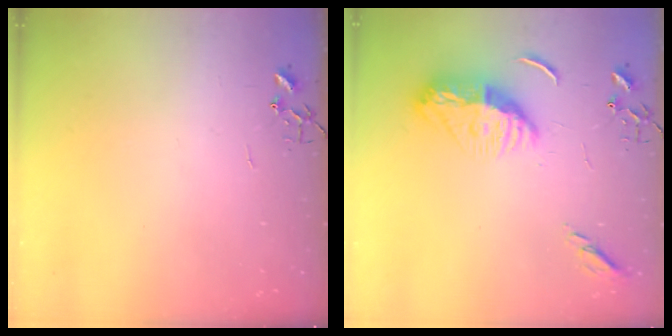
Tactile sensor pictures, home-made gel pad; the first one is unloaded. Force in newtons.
{"total": 13.1, "press": 13.0, "slide": 1.1}